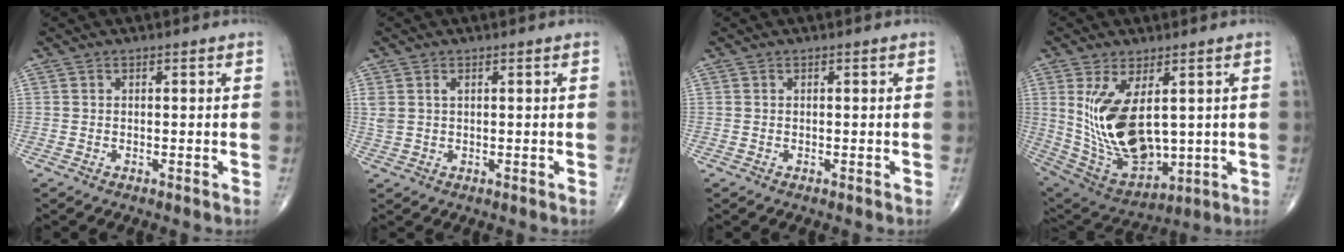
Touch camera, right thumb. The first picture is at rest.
{"total": 2.4, "force": [0.9, 1.4, 1.7], "torque": [-0.046, 0.008, 0.026]}
{"total": 0.0}
{"total": 17.3, "force": [2.5, 9.0, 14.6], "torque": [-0.259, -0.022, 0.078]}